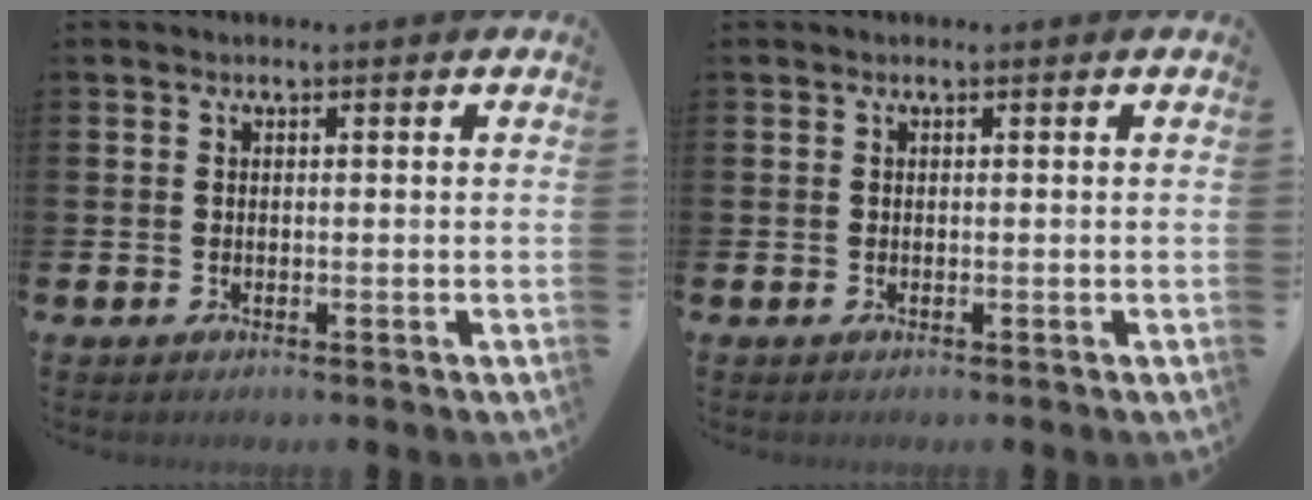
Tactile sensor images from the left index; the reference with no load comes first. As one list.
[{"total": 0.0}]